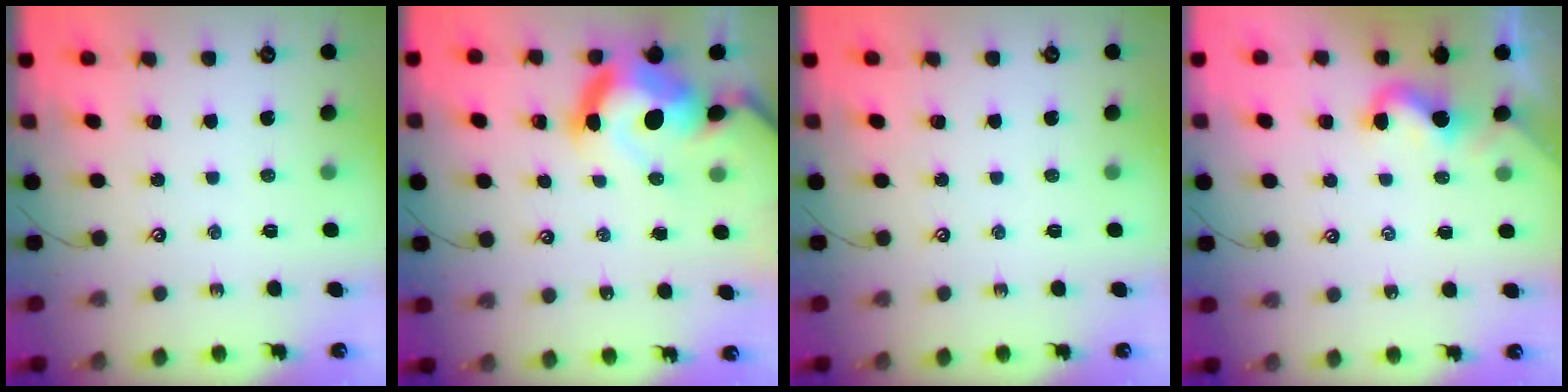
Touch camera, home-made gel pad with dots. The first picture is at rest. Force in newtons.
{"total": 16.6, "press": 16.5, "slide": 2.2}
{"total": 0.0}
{"total": 1.8, "press": 1.8, "slide": 0.3}